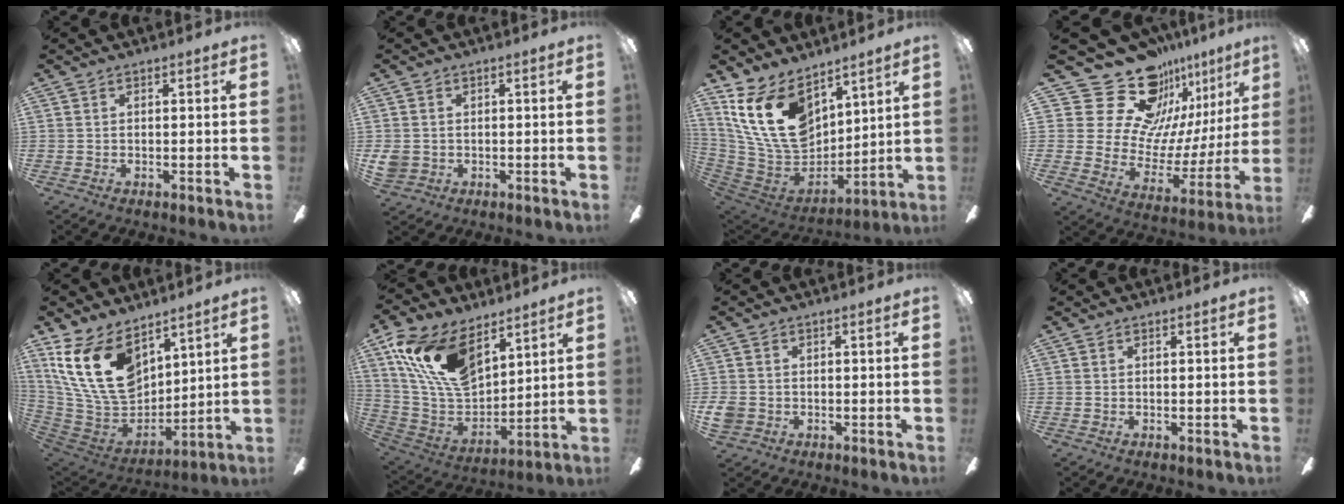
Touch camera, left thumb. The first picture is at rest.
{"total": 3.2, "force": [-0.1, 3.0, 1.1], "torque": [-0.019, 0.002, -0.003]}
{"total": 20.0, "force": [9.0, 12.7, 12.6], "torque": [-0.279, -0.035, 0.166]}
{"total": 24.8, "force": [18.5, 13.5, 9.4], "torque": [-0.163, -0.130, 0.360]}
{"total": 20.7, "force": [9.2, 12.8, 13.4], "torque": [-0.300, -0.031, 0.171]}
{"total": 20.1, "force": [11.0, 10.9, 12.9], "torque": [-0.281, -0.043, 0.201]}
{"total": 3.6, "force": [-0.7, 3.2, 1.4], "torque": [-0.037, 0.003, -0.013]}
{"total": 0.0}